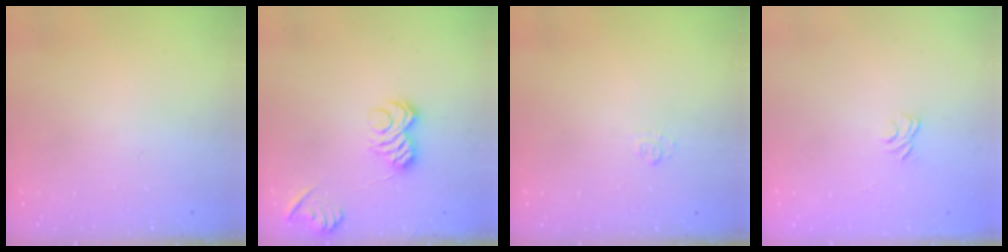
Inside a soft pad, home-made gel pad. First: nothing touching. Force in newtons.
{"total": 8.5, "press": 8.4, "slide": 1.2}
{"total": 3.8, "press": 3.8, "slide": 0.5}
{"total": 2.9, "press": 2.6, "slide": 1.3}